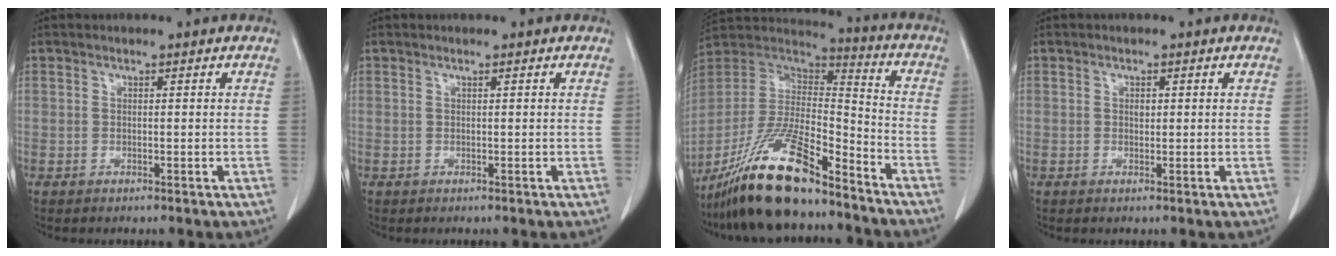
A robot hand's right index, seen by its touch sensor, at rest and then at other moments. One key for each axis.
{"total": 0.0}
{"total": 20.6, "fx": -15.7, "fy": 4.1, "fz": 12.7, "tx": -0.270, "ty": -0.016, "tz": -0.291}
{"total": 0.8, "fx": 0.1, "fy": 0.5, "fz": 0.6, "tx": -0.011, "ty": 0.001, "tz": 0.002}